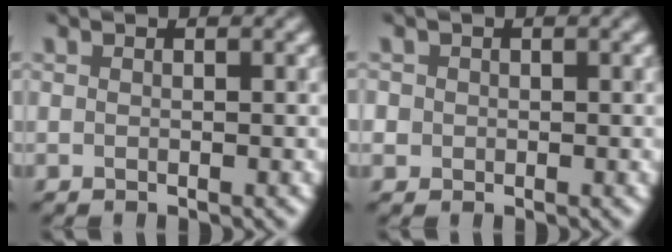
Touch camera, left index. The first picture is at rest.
{"total": 1.1, "force": [0.1, 1.1, 0.0], "torque": [0.014, 0.004, -0.003]}